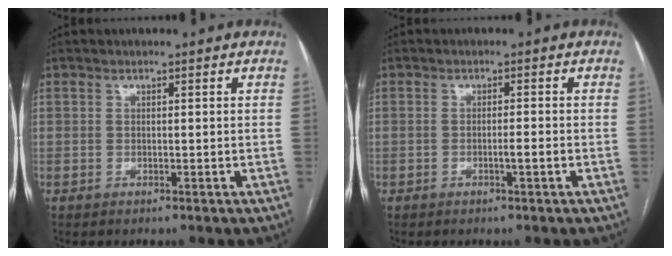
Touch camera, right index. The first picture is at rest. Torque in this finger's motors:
{"motor_torque": [0.50, -0.07, 0.23, 0.04]}